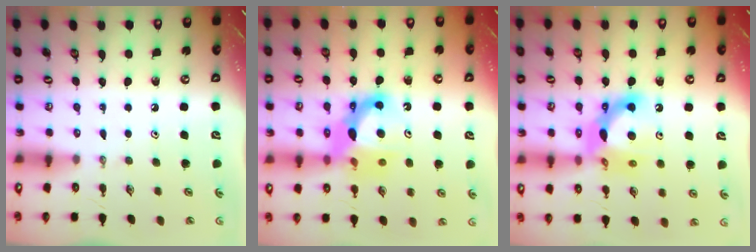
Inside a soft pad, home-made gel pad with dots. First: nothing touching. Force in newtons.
{"total": 12.4, "press": 12.1, "slide": 2.9}
{"total": 13.5, "press": 13.5, "slide": 1.0}